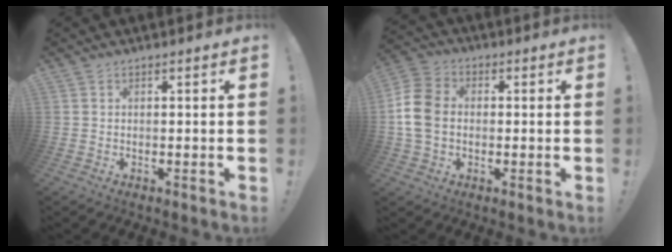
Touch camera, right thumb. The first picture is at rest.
{"total": 11.6, "force": [-0.4, 8.8, 7.5], "torque": [-0.154, 0.012, -0.005]}